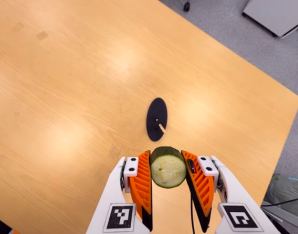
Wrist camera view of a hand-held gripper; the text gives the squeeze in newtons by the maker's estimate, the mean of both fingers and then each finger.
{"total": 11.4, "left": 12.0, "right": 10.8}